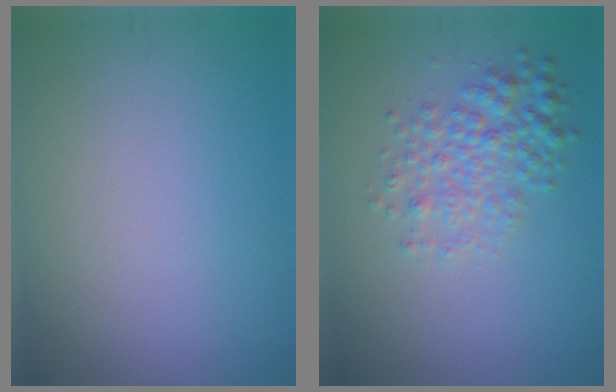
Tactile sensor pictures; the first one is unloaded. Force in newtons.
{"total": 3.4, "press": 3.4, "slide": 0.1}